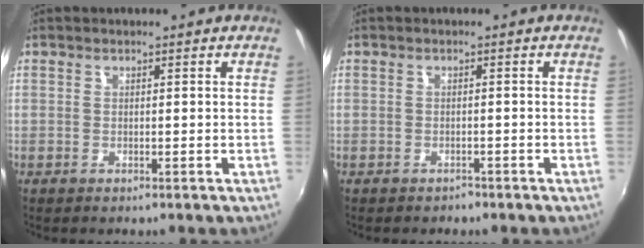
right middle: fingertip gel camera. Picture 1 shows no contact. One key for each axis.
{"total": 1.6, "fx": -1.3, "fy": 0.8, "fz": 0.3, "tx": -0.008, "ty": -0.001, "tz": -0.017}